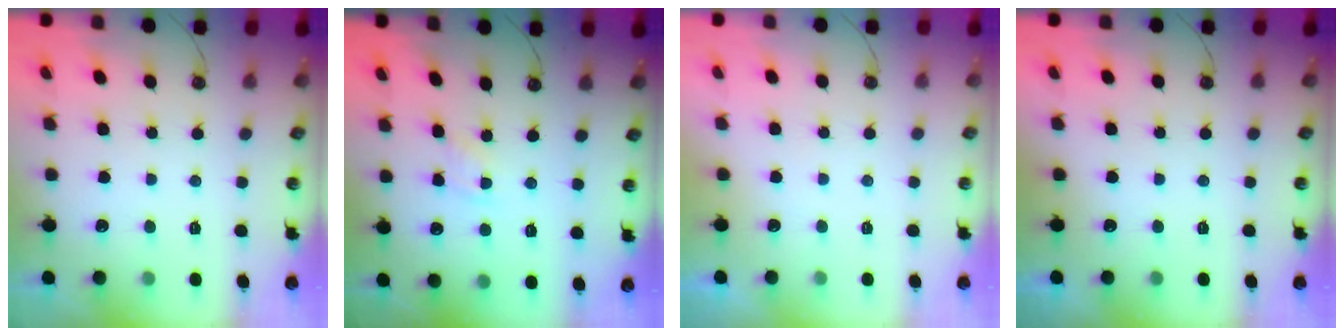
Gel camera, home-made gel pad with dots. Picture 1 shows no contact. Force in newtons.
{"total": 5.7, "press": 5.7, "slide": 0.6}
{"total": 0.0}
{"total": 0.0}